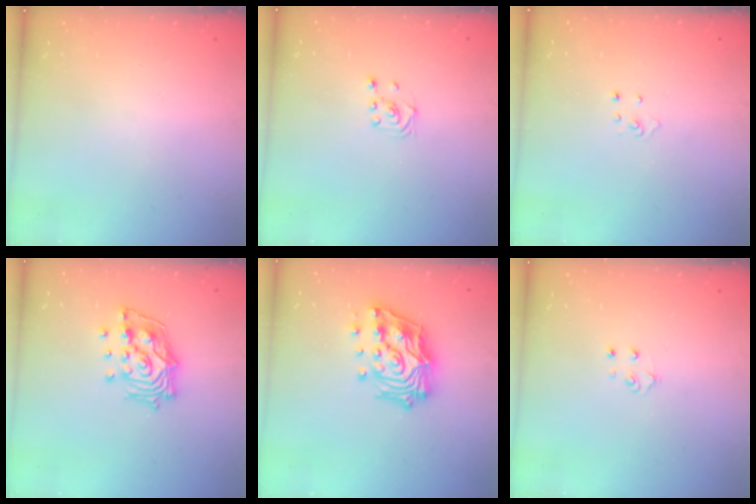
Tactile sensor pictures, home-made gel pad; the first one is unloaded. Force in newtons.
{"total": 2.0, "press": 1.8, "slide": 0.8}
{"total": 2.8, "press": 2.8, "slide": 0.2}
{"total": 14.3, "press": 14.2, "slide": 1.9}
{"total": 20.7, "press": 20.5, "slide": 3.0}
{"total": 3.2, "press": 3.2, "slide": 0.3}